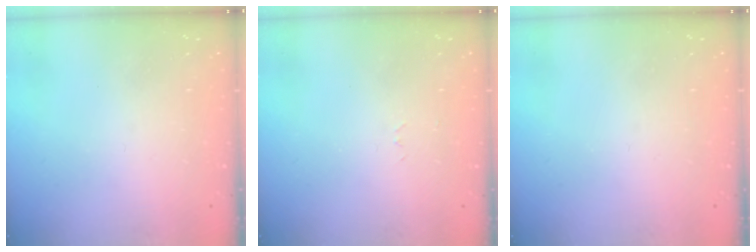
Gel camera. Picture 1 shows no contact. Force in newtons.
{"total": 2.6, "press": 2.6, "slide": 0.4}
{"total": 0.0}